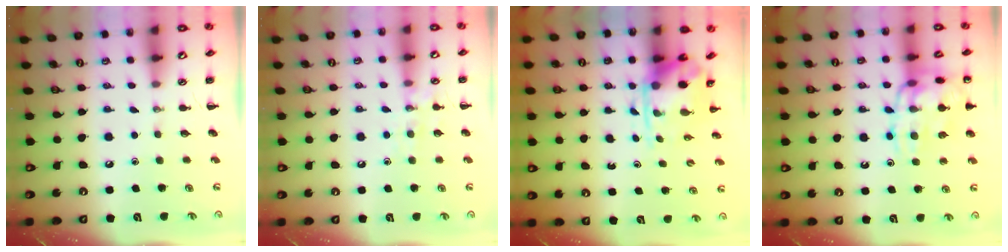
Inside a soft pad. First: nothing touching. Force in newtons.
{"total": 7.9, "press": 7.8, "slide": 1.0}
{"total": 3.7, "press": 3.6, "slide": 0.9}
{"total": 17.3, "press": 17.1, "slide": 2.4}